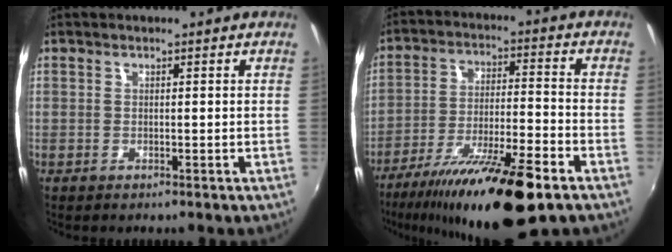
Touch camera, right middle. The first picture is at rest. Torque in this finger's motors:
{"motor_torque": [1.08, -1.06, 0.47, 0.21]}